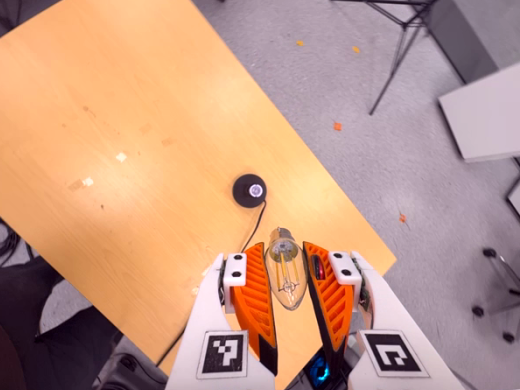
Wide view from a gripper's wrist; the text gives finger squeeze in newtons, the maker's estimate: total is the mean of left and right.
{"total": 11.6, "left": 11.8, "right": 11.3}